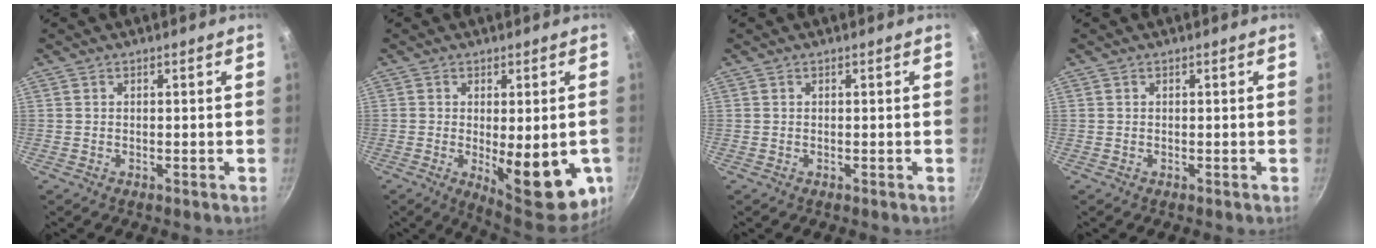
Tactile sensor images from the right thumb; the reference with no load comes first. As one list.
[{"total": 16.9, "force": [-3.8, 6.4, 15.1], "torque": [-0.164, -0.020, -0.036]}, {"total": 0.0}, {"total": 0.0}]